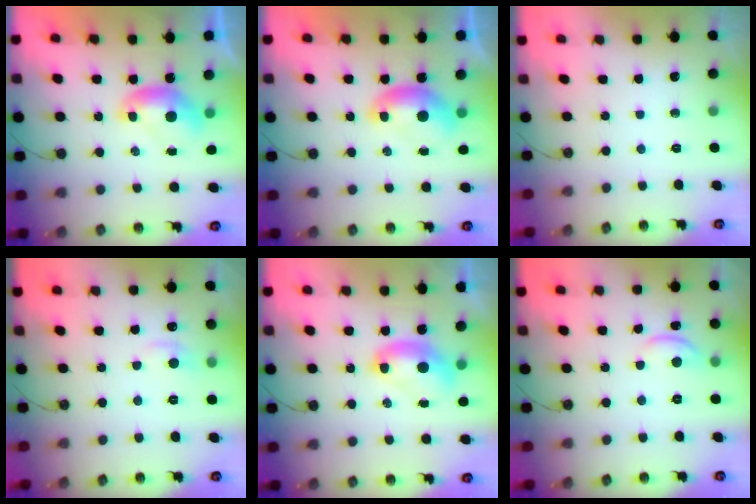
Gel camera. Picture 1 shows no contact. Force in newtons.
{"total": 1.5, "press": 1.4, "slide": 0.6}
{"total": 0.0}
{"total": 1.3, "press": 0.9, "slide": 0.9}
{"total": 2.7, "press": 2.7, "slide": 0.1}
{"total": 0.7, "press": 0.6, "slide": 0.3}